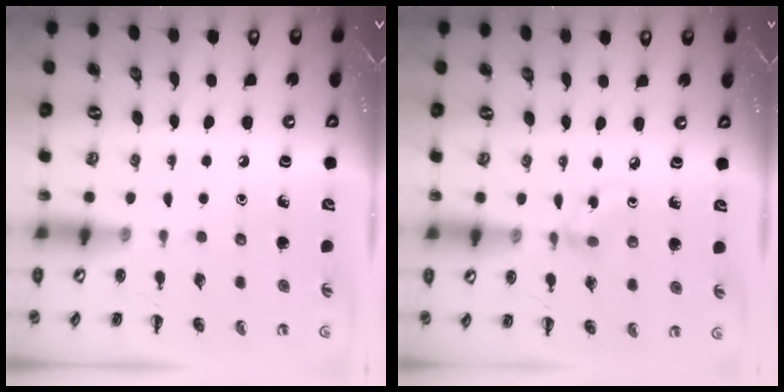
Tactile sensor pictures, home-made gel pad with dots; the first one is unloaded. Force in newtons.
{"total": 3.6, "press": 3.4, "slide": 1.4}